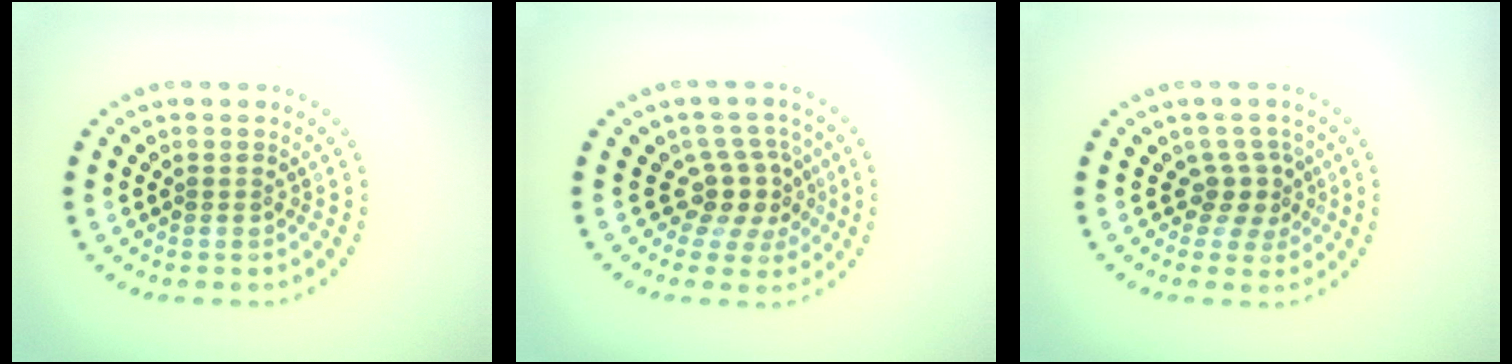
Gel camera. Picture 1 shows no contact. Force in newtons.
{"total": 3.4, "press": 2.4, "slide": 2.3}
{"total": 2.4, "press": 1.7, "slide": 1.8}